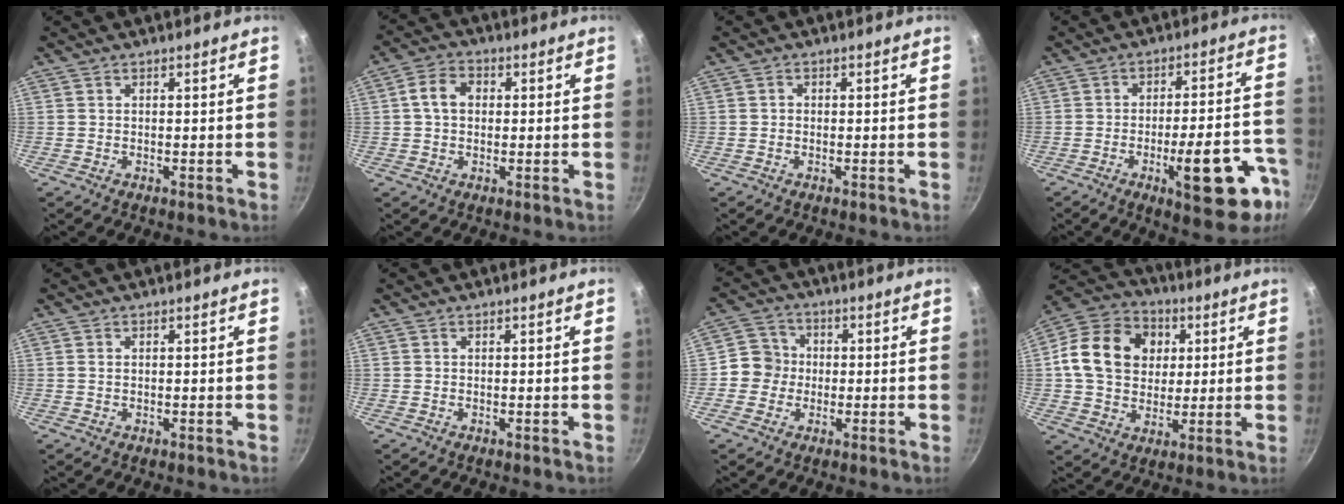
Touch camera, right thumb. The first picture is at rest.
{"total": 5.7, "force": [0.7, 4.3, 3.6], "torque": [-0.053, 0.014, 0.002]}
{"total": 0.6, "force": [-0.2, 0.5, 0.2], "torque": [-0.003, 0.003, -0.003]}
{"total": 16.5, "force": [-7.3, 5.4, 13.7], "torque": [-0.145, 0.039, -0.094]}
{"total": 0.6, "force": [0.1, 0.4, 0.4], "torque": [-0.008, 0.001, 0.002]}
{"total": 0.0}
{"total": 6.1, "force": [-0.6, 5.8, 1.7], "torque": [0.005, 0.016, -0.028]}
{"total": 17.1, "force": [3.3, 13.7, 9.7], "torque": [-0.150, 0.016, 0.046]}